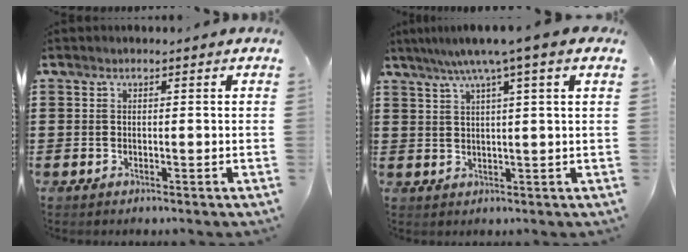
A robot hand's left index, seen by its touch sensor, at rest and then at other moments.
{"total": 5.6, "force": [3.4, -0.6, 4.5], "torque": [-0.097, -0.003, 0.054]}